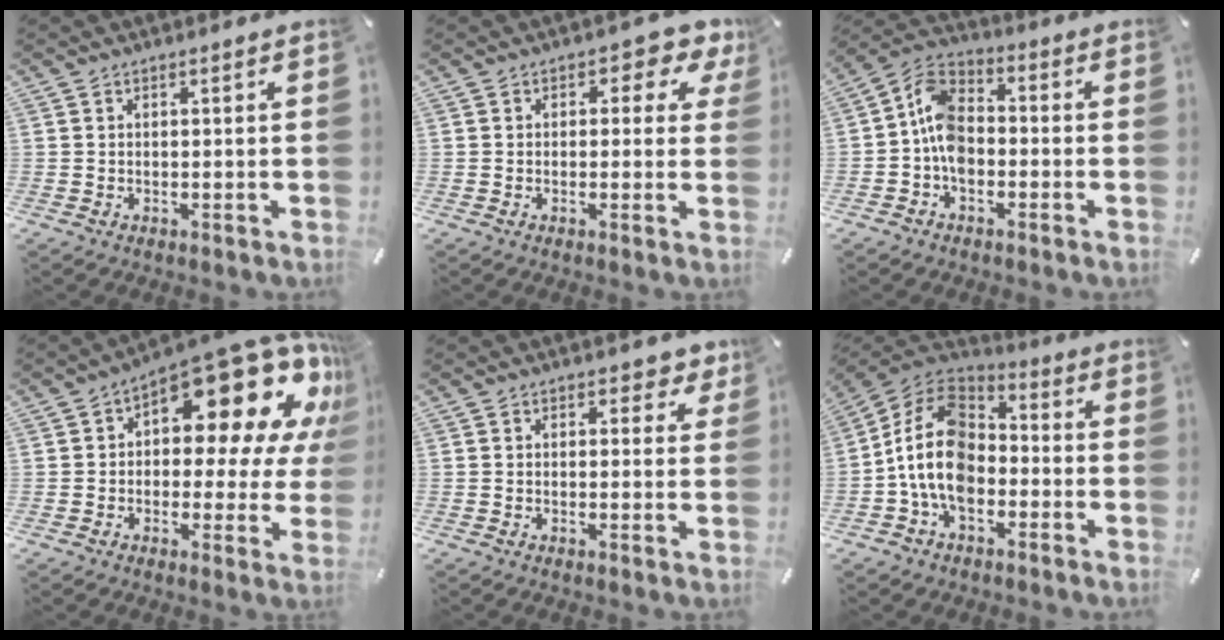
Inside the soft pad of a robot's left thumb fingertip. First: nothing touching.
{"total": 4.9, "force": [1.8, 2.9, 3.4], "torque": [-0.035, -0.010, 0.021]}
{"total": 9.0, "force": [-2.7, 6.2, 6.0], "torque": [-0.130, 0.014, -0.052]}
{"total": 20.5, "force": [10.7, 10.0, 14.3], "torque": [-0.177, -0.089, 0.175]}
{"total": 3.1, "force": [1.6, 2.0, 1.6], "torque": [-0.007, -0.003, 0.021]}
{"total": 14.0, "force": [-4.5, 9.7, 9.1], "torque": [-0.208, 0.025, -0.090]}